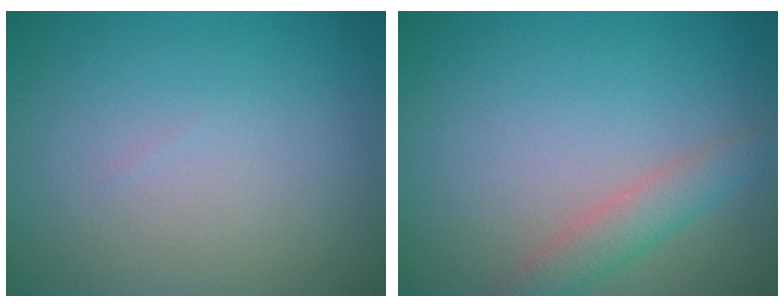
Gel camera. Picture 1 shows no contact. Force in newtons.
{"total": 2.5, "press": 2.5, "slide": 0.2}